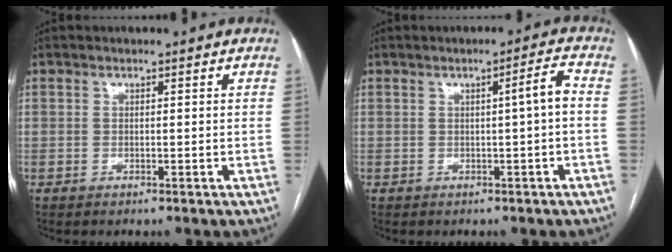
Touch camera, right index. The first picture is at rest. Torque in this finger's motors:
{"motor_torque": [0.38, -0.02, 0.17, 0.05]}